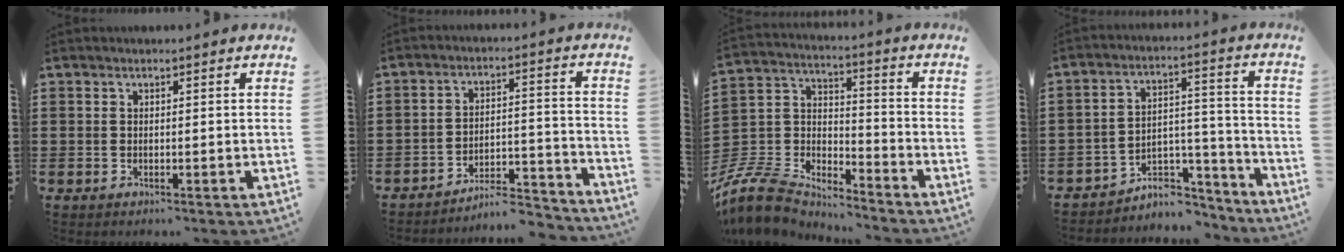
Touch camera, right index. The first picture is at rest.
{"total": 6.3, "force": [-6.0, 0.9, 1.8], "torque": [-0.026, 0.007, -0.118]}
{"total": 8.5, "force": [-7.9, 2.4, 2.0], "torque": [-0.078, -0.006, -0.164]}
{"total": 5.6, "force": [-4.6, 2.8, 1.5], "torque": [-0.028, 0.013, -0.090]}